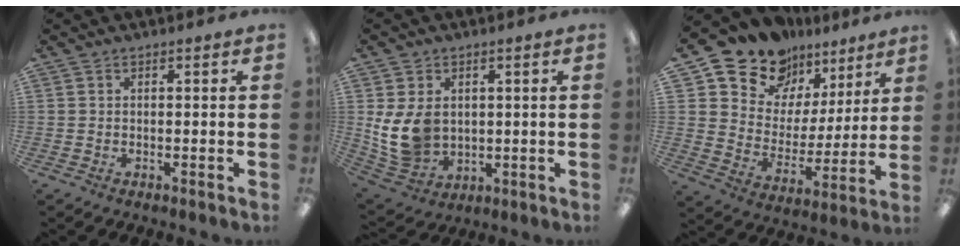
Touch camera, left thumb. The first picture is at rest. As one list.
[{"total": 11.7, "force": [1.1, 9.2, 7.1], "torque": [-0.171, 0.000, 0.027]}, {"total": 13.9, "force": [11.3, 8.0, 1.8], "torque": [-0.057, -0.096, 0.211]}]